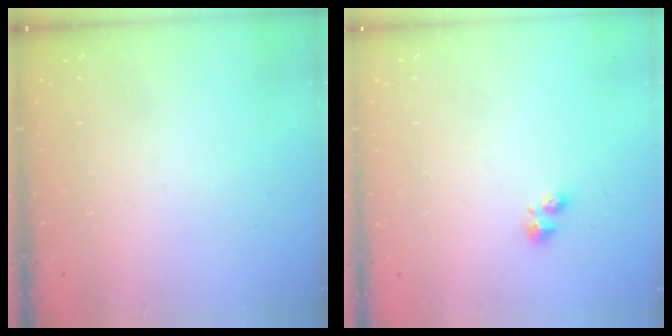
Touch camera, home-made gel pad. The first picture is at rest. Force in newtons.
{"total": 2.7, "press": 2.6, "slide": 0.6}